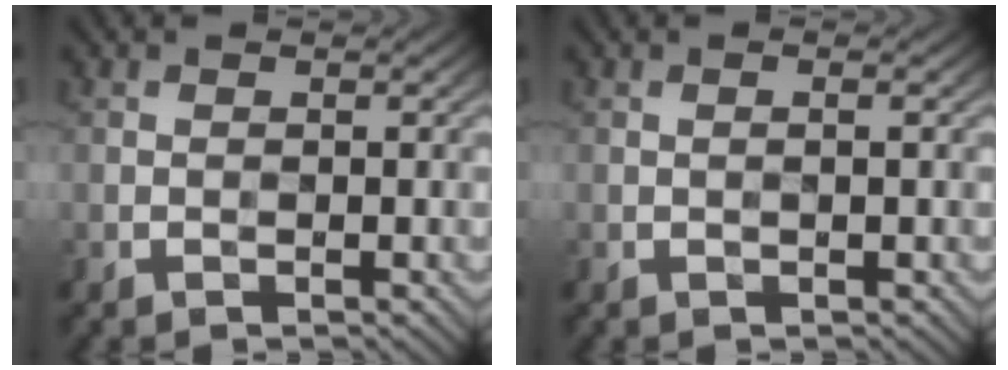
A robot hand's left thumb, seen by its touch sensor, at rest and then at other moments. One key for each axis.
{"total": 0.7, "fx": -0.1, "fy": -0.4, "fz": 0.6, "tx": -0.009, "ty": 0.003, "tz": -0.001}